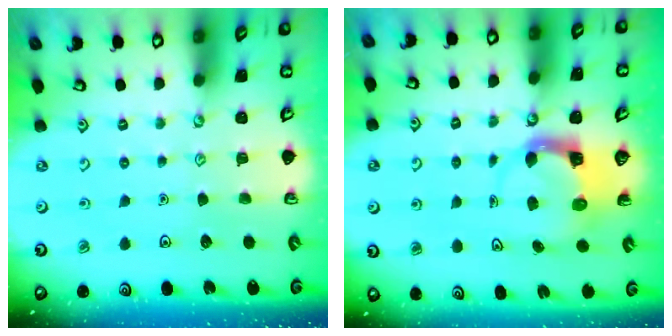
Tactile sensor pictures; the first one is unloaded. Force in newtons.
{"total": 3.6, "press": 3.6, "slide": 0.6}